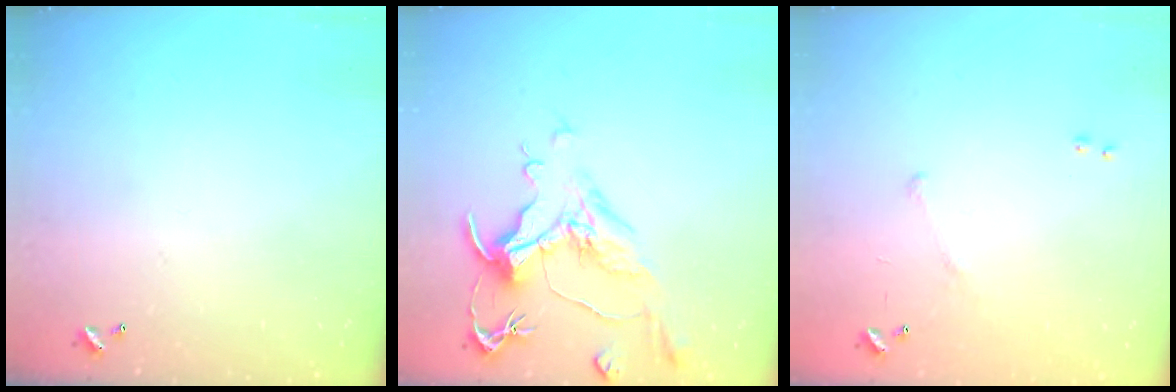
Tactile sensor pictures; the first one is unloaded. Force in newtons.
{"total": 1.1, "press": 0.0, "slide": 1.1}
{"total": 7.9, "press": 7.9, "slide": 0.7}